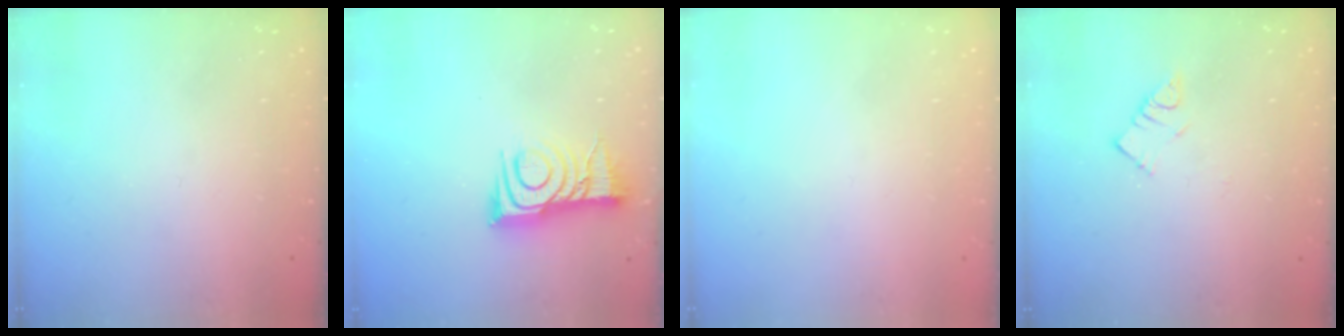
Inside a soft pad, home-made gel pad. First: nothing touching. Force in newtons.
{"total": 9.8, "press": 9.8, "slide": 0.6}
{"total": 1.5, "press": 1.5, "slide": 0.1}
{"total": 3.7, "press": 3.7, "slide": 0.0}